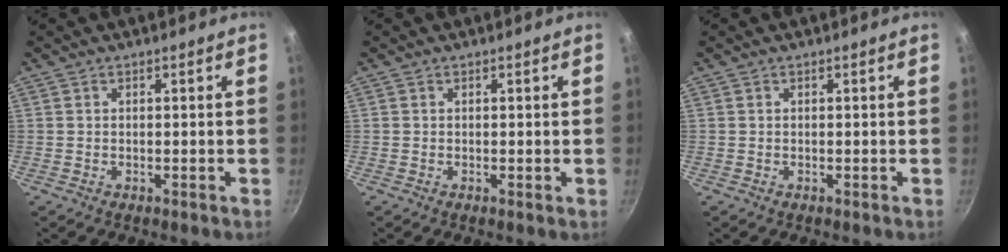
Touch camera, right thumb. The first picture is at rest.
{"total": 0.0}
{"total": 0.0}